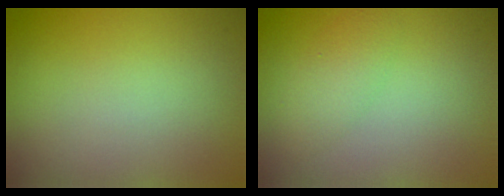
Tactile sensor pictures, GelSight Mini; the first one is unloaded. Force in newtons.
{"total": 2.1, "press": 2.1, "slide": 0.1}